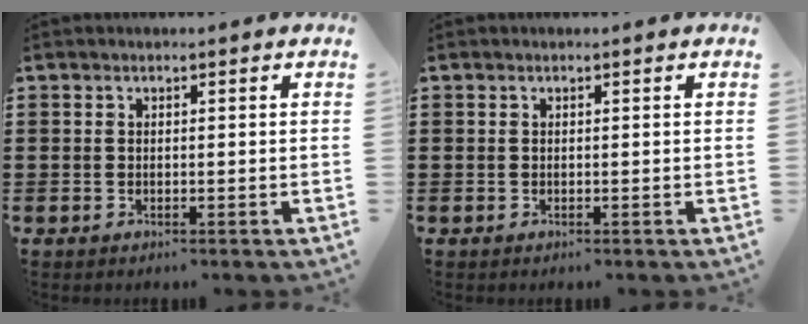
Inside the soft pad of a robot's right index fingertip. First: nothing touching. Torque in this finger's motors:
{"motor_torque": [0.27, 0.23, 0.03, 0.01]}